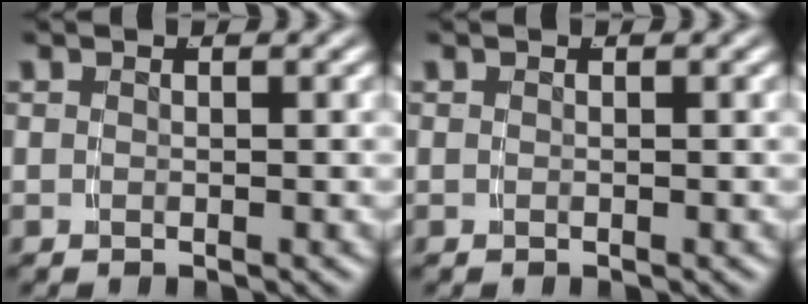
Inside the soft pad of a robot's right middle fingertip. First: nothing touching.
{"total": 0.0}